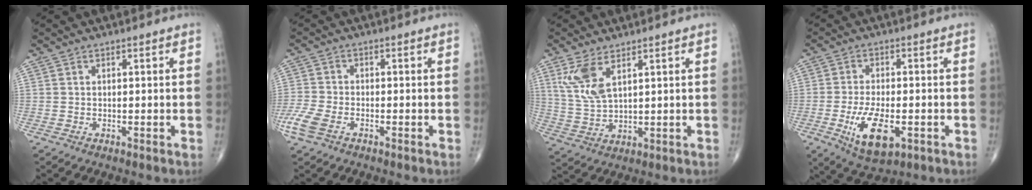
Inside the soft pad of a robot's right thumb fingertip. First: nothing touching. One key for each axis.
{"total": 5.5, "fx": -2.9, "fy": 2.9, "fz": 3.7, "tx": -0.103, "ty": 0.005, "tz": -0.061}
{"total": 7.5, "fx": 3.7, "fy": 3.0, "fz": 5.7, "tx": -0.123, "ty": -0.013, "tz": 0.088}
{"total": 10.5, "fx": -3.3, "fy": 4.7, "fz": 8.7, "tx": -0.153, "ty": -0.003, "tz": -0.050}